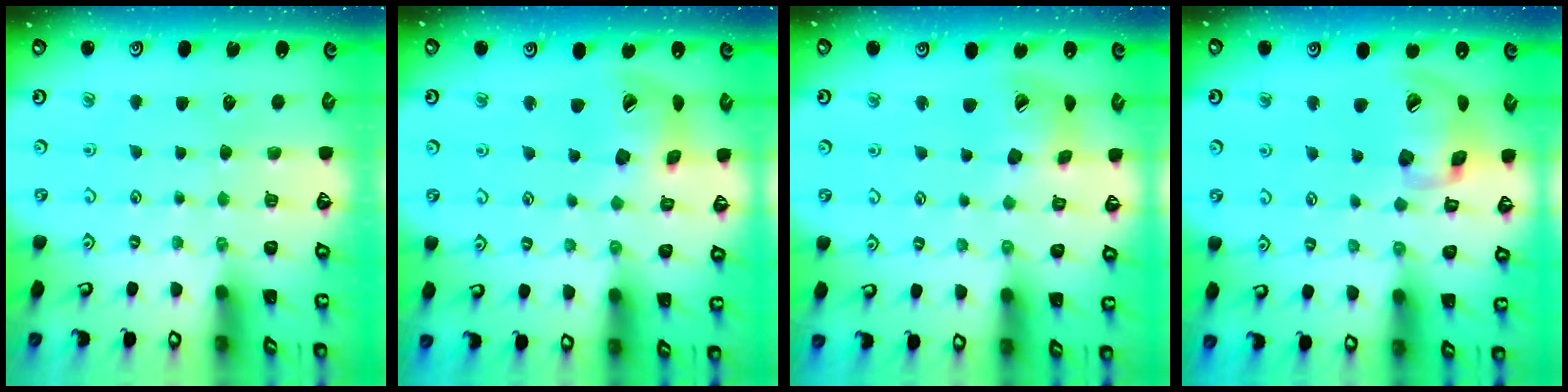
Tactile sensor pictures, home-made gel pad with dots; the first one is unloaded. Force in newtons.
{"total": 14.2, "press": 14.0, "slide": 2.0}
{"total": 14.7, "press": 14.5, "slide": 2.1}
{"total": 17.0, "press": 16.8, "slide": 2.5}